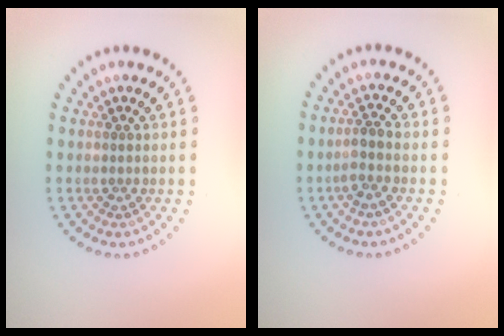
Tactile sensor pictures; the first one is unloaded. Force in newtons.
{"total": 1.7, "press": 1.4, "slide": 1.1}